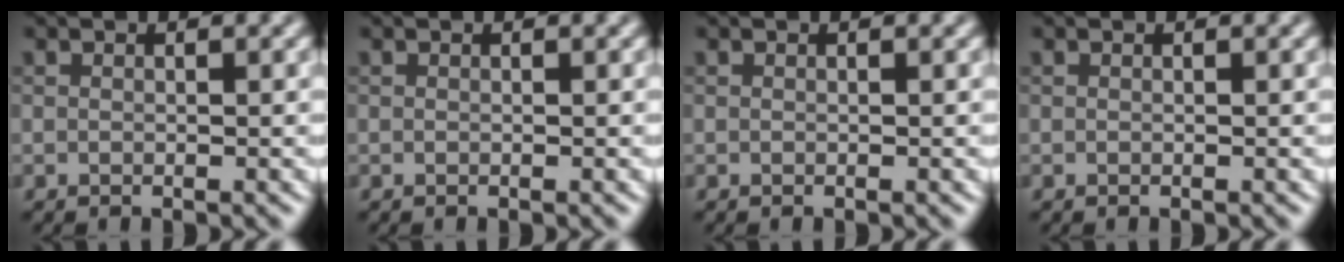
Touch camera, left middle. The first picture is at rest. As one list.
[{"total": 0.0}, {"total": 0.0}, {"total": 0.0}]